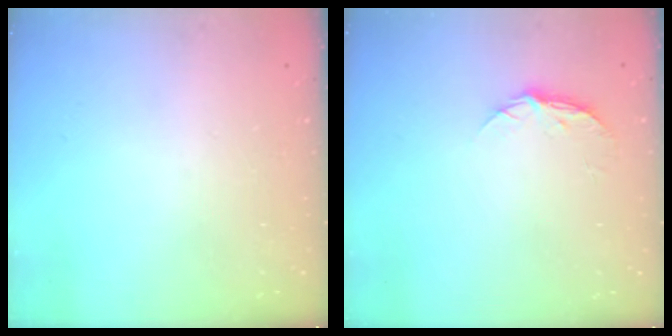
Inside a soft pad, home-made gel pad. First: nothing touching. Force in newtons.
{"total": 6.7, "press": 6.7, "slide": 0.8}